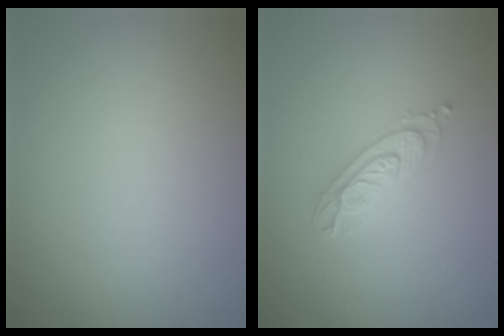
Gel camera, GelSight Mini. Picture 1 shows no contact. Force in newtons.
{"total": 2.2, "press": 2.1, "slide": 0.4}